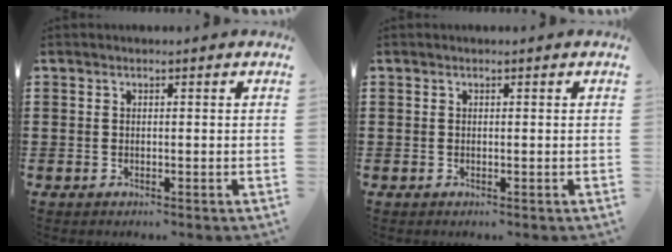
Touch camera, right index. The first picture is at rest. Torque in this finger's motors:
{"motor_torque": [-0.01, 0.01, 0.00, 0.00]}